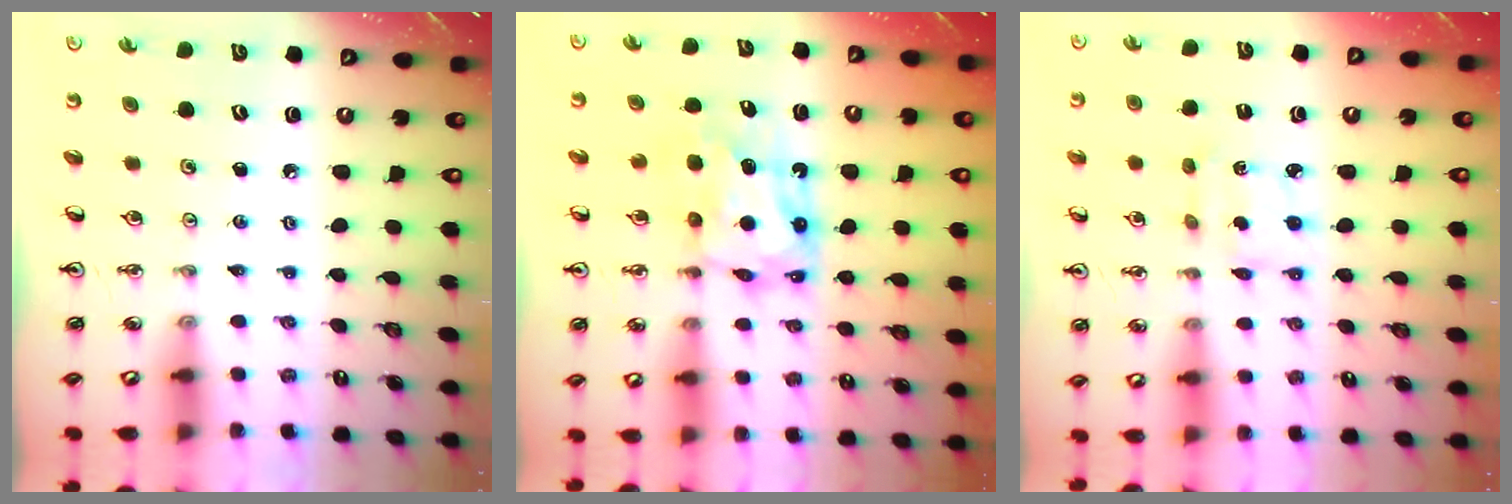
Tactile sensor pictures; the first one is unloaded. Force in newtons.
{"total": 7.2, "press": 7.2, "slide": 0.6}
{"total": 2.9, "press": 2.8, "slide": 0.6}